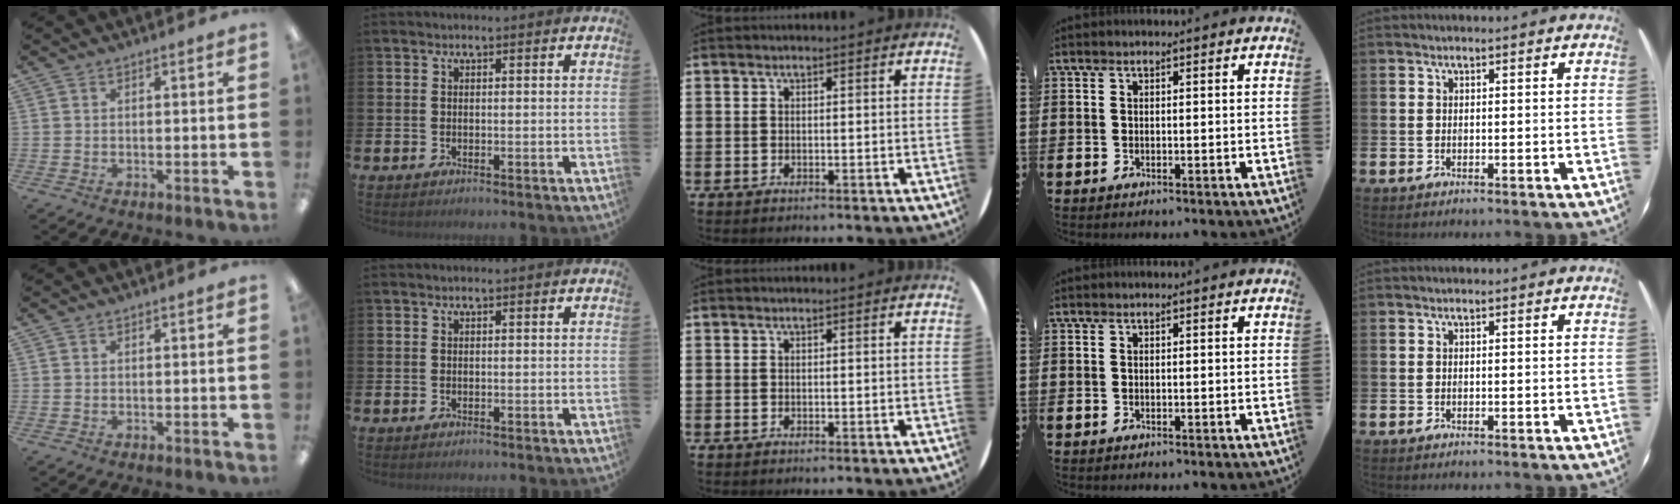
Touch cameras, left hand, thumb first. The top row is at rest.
{}